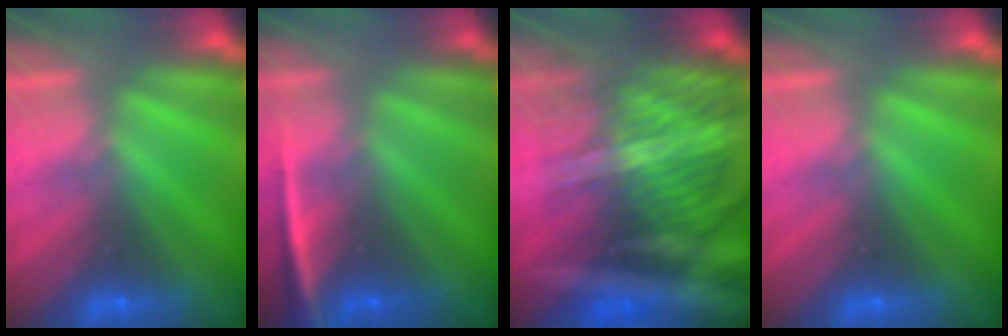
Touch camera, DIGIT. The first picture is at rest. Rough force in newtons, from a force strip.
{"total": 2.4}
{"total": 8.0}
{"total": 0.0}